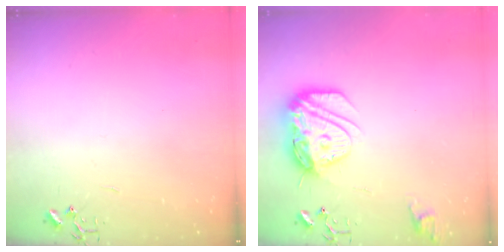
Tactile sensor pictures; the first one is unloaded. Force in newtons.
{"total": 16.5, "press": 16.5, "slide": 1.6}